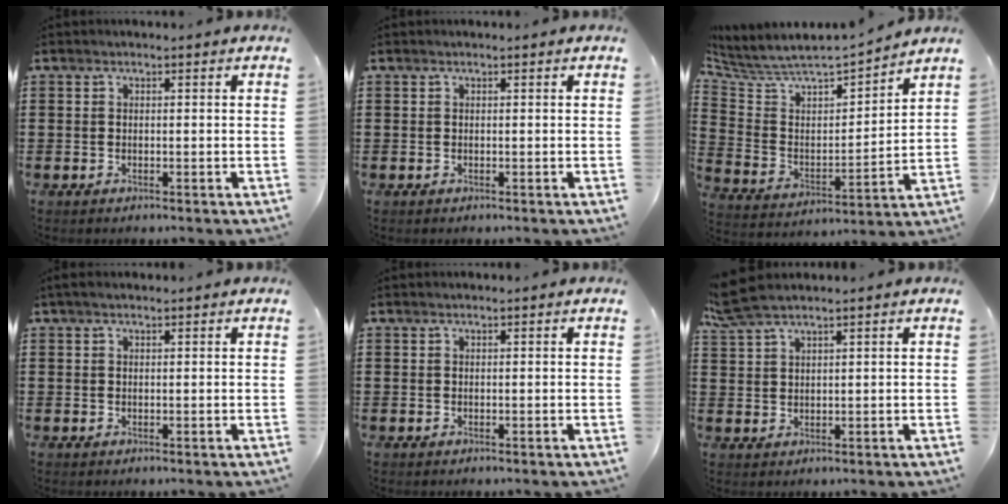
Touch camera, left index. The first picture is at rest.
{"total": 0.0}
{"total": 4.9, "force": [4.5, 1.4, 1.2], "torque": [-0.054, -0.043, 0.069]}
{"total": 1.0, "force": [0.6, 0.2, 0.7], "torque": [-0.014, 0.002, 0.012]}
{"total": 0.0}
{"total": 4.5, "force": [3.6, 0.8, 2.5], "torque": [-0.060, 0.000, 0.068]}